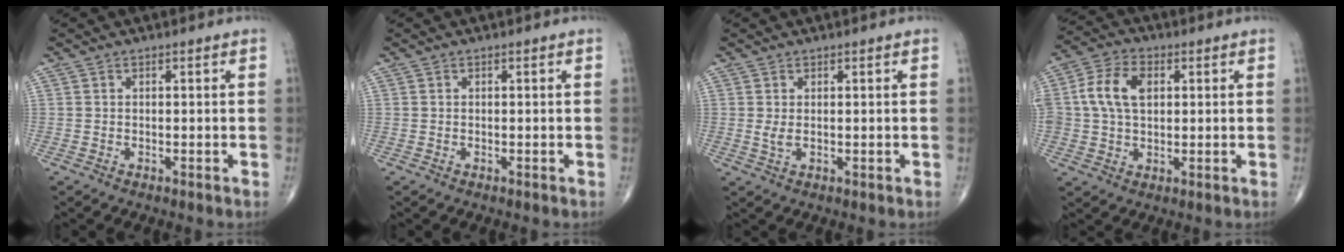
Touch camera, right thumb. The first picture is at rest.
{"total": 0.0}
{"total": 1.7, "force": [0.2, 0.8, 1.5], "torque": [-0.032, -0.002, 0.009]}
{"total": 9.5, "force": [1.6, 6.3, 6.9], "torque": [-0.132, 0.014, 0.027]}